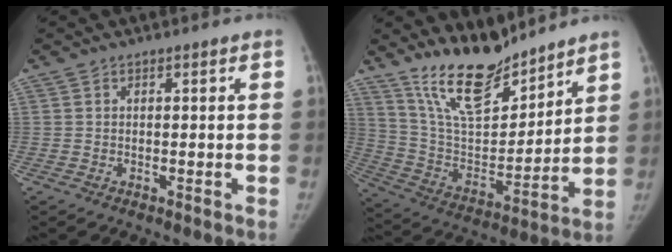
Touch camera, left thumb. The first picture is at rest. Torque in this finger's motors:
{"motor_torque": [0.82, -0.40, 1.55, -1.22, 0.36]}